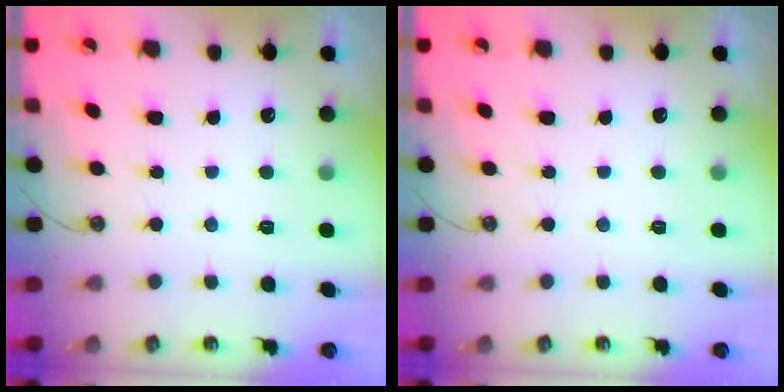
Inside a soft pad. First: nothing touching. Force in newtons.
{"total": 0.0}